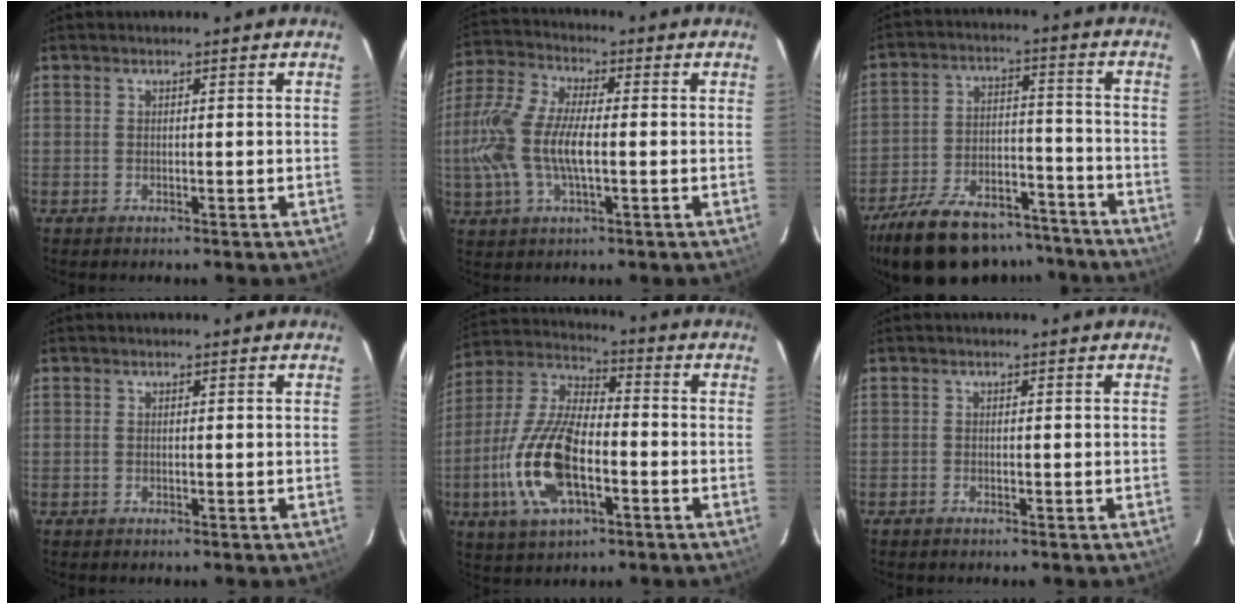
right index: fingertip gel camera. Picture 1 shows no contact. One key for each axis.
{"total": 14.1, "fx": -1.3, "fy": 6.0, "fz": 12.6, "tx": -0.278, "ty": 0.009, "tz": -0.027}
{"total": 23.3, "fx": -18.4, "fy": 9.7, "fz": 10.5, "tx": -0.214, "ty": 0.008, "tz": -0.265}
{"total": 0.0}
{"total": 16.8, "fx": -5.1, "fy": 7.5, "fz": 14.2, "tx": -0.308, "ty": -0.002, "tz": -0.095}
{"total": 0.5, "fx": -0.5, "fy": 0.2, "fz": 0.0, "tx": -0.003, "ty": -0.001, "tz": -0.011}